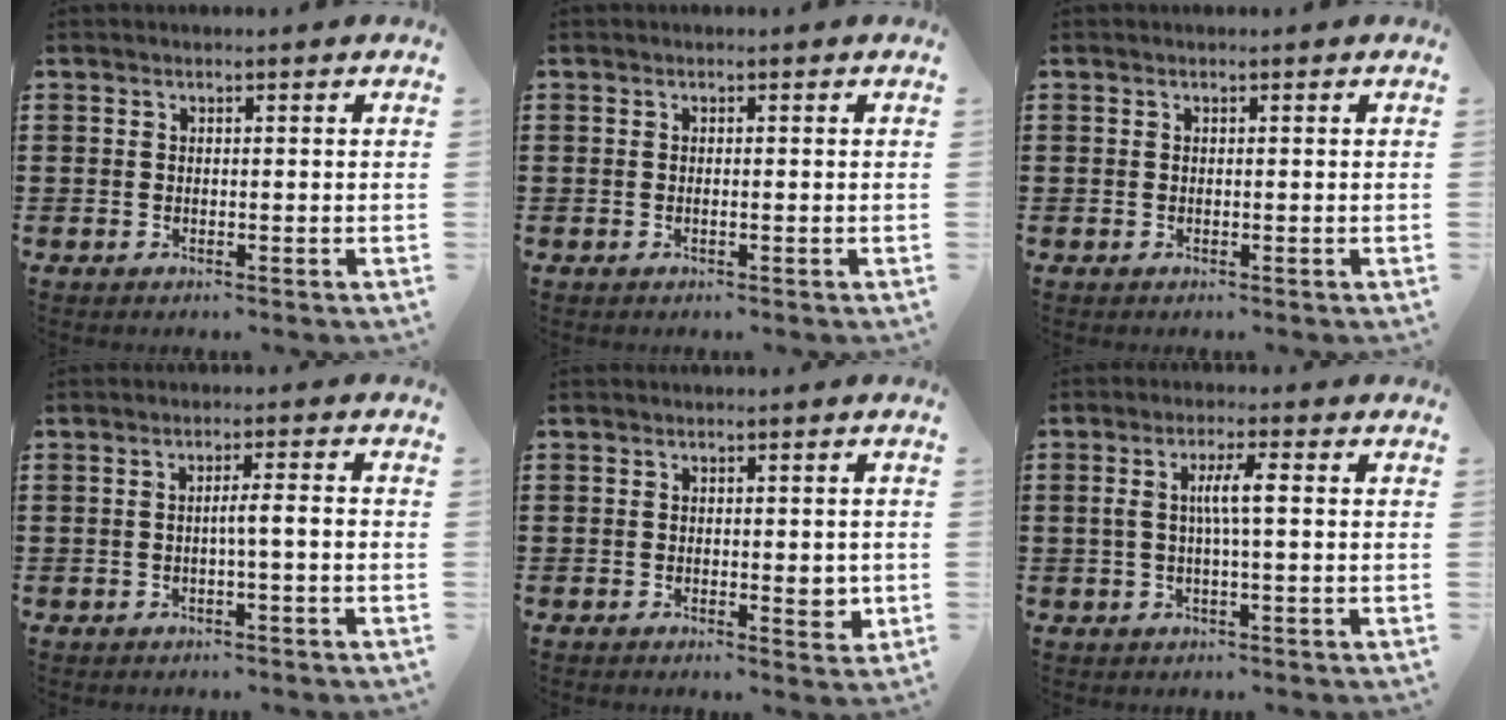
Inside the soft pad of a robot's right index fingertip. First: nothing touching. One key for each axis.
{"total": 0.0}
{"total": 0.0}
{"total": 2.5, "fx": -0.6, "fy": -0.1, "fz": 2.4, "tx": -0.042, "ty": -0.002, "tz": -0.014}
{"total": 3.0, "fx": -0.6, "fy": 1.0, "fz": 2.7, "tx": -0.039, "ty": -0.004, "tz": -0.012}
{"total": 4.3, "fx": 0.2, "fy": 0.5, "fz": 4.3, "tx": -0.082, "ty": 0.003, "tz": 0.000}